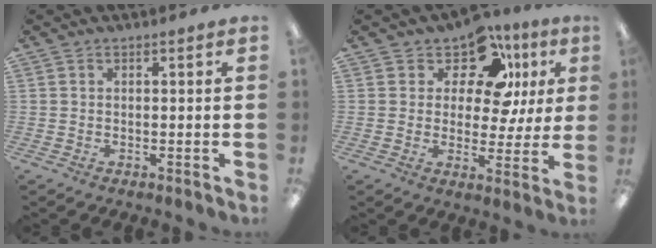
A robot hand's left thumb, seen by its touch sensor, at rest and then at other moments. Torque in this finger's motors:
{"motor_torque": [-0.23, 0.91, 0.05, -0.12, 0.05]}